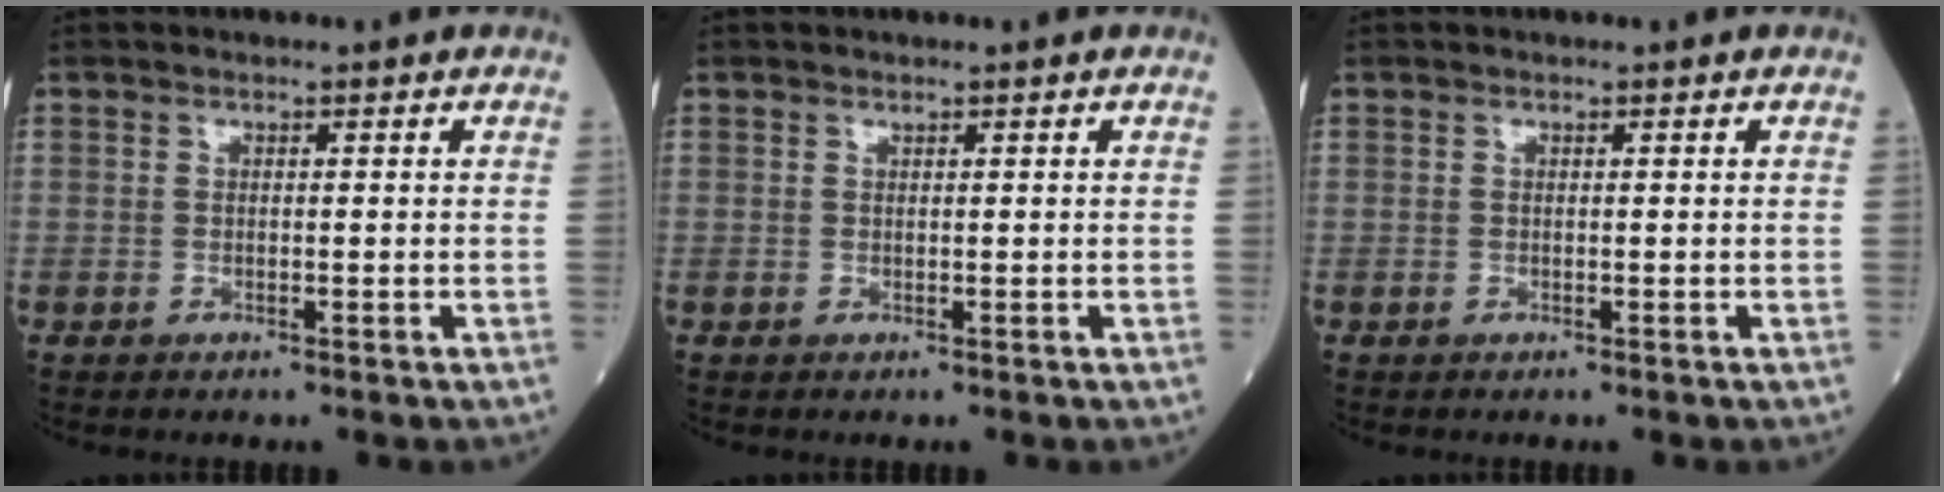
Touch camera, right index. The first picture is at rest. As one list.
[{"total": 0.0}, {"total": 0.0}]